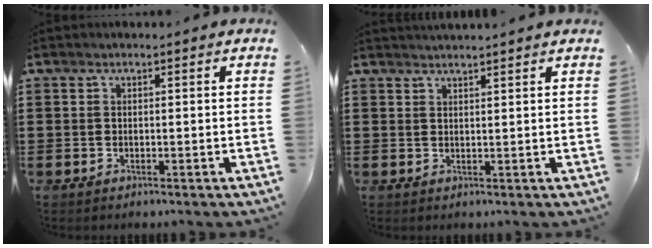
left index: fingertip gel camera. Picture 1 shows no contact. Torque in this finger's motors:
{"motor_torque": [2.14, 0.00, 0.06, 0.01]}